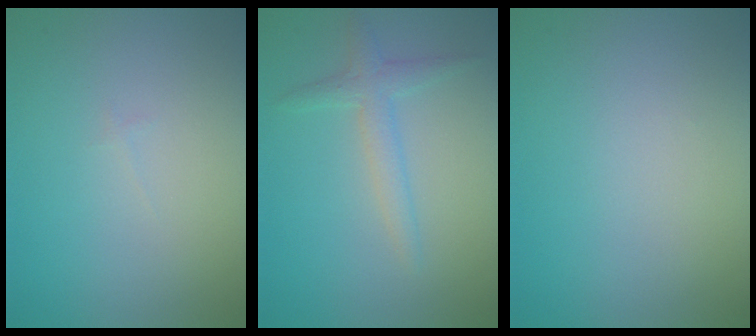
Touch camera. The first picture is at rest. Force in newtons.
{"total": 2.0, "press": 2.0, "slide": 0.1}
{"total": 0.0}